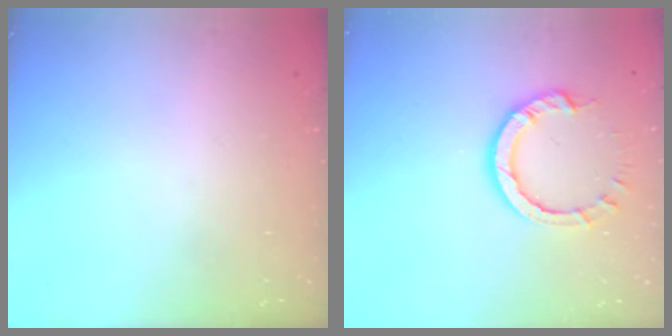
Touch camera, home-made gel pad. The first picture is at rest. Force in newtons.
{"total": 7.8, "press": 7.7, "slide": 0.6}